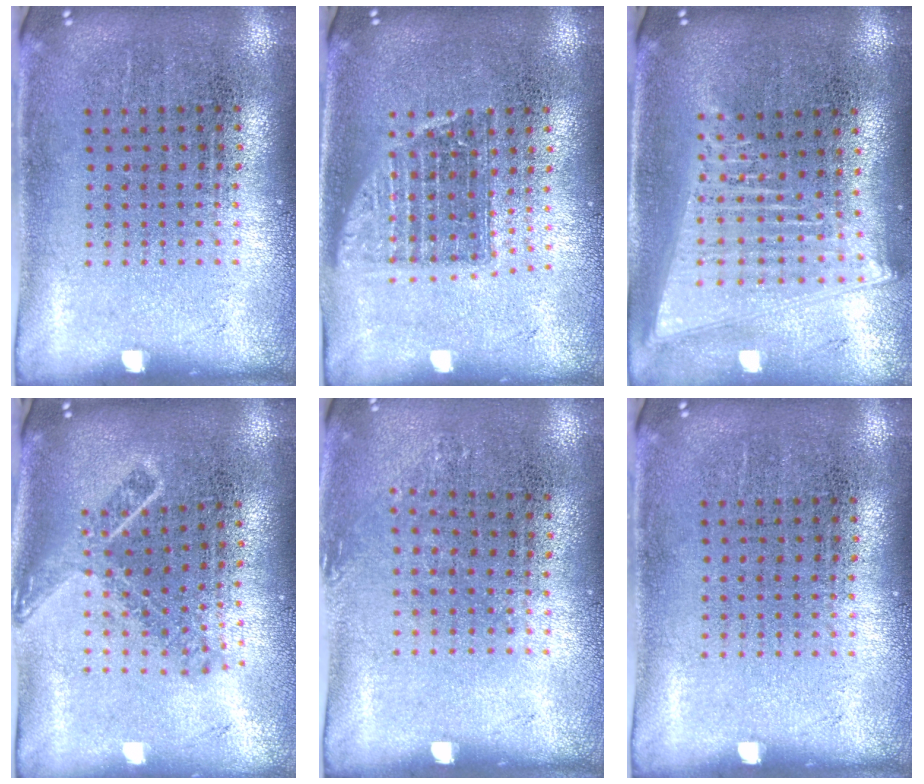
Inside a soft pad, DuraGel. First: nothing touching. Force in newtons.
{"total": 1.4, "press": 1.2, "slide": 0.8}
{"total": 2.0, "press": 1.7, "slide": 1.1}
{"total": 1.8, "press": 1.3, "slide": 1.2}
{"total": 0.8, "press": 0.7, "slide": 0.4}
{"total": 0.0}